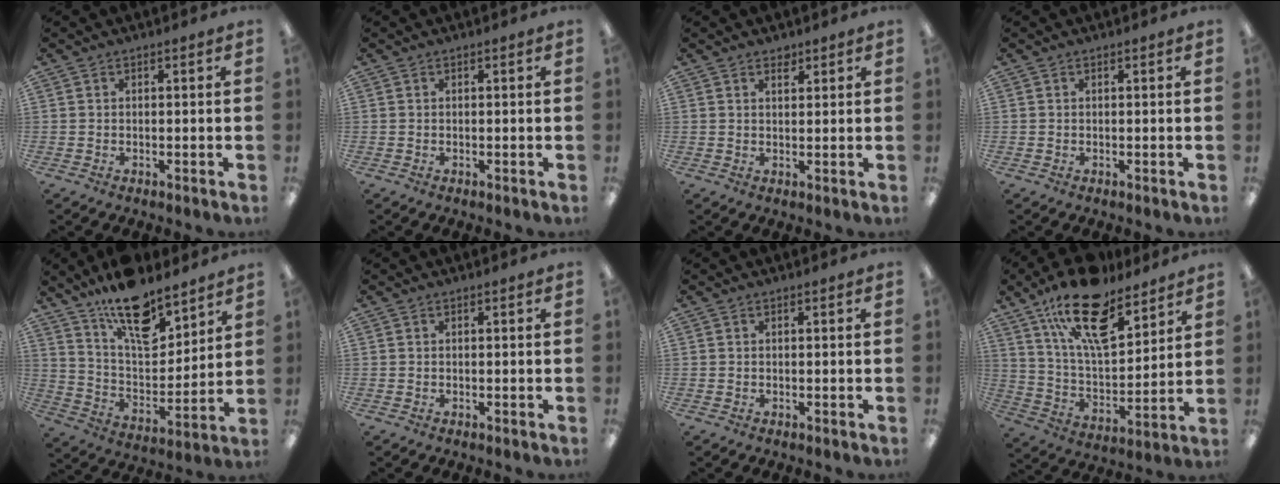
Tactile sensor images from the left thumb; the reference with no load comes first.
{"total": 0.0}
{"total": 1.8, "force": [1.6, 0.8, 0.5], "torque": [0.005, -0.010, 0.027]}
{"total": 0.0}
{"total": 16.6, "force": [12.5, 6.7, 8.7], "torque": [-0.141, -0.078, 0.217]}
{"total": 0.0}
{"total": 0.0}
{"total": 20.7, "force": [13.9, 8.5, 12.8], "torque": [-0.218, -0.069, 0.241]}